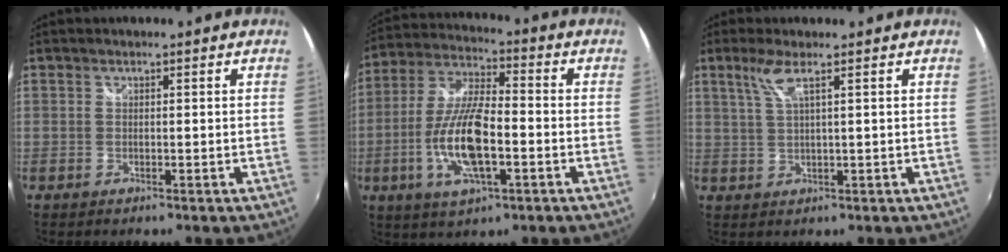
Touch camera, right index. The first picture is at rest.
{"total": 14.2, "force": [-4.0, 4.5, 12.8], "torque": [-0.266, -0.005, -0.076]}
{"total": 3.6, "force": [1.9, -0.3, 3.0], "torque": [-0.063, -0.001, 0.042]}